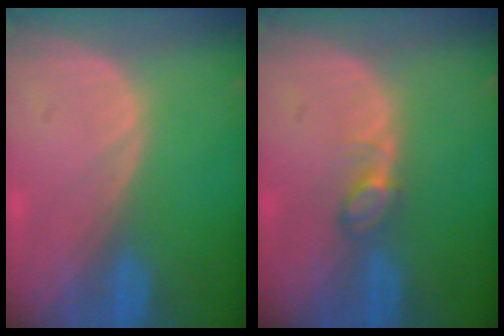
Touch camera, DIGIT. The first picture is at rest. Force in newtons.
{"total": 2.5, "press": 2.4, "slide": 0.3}